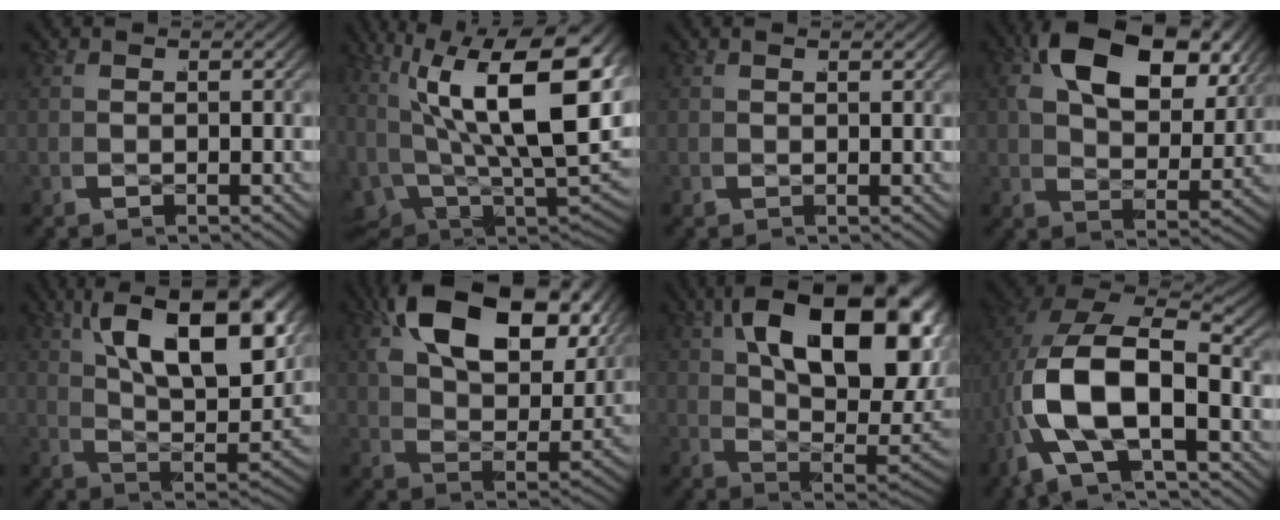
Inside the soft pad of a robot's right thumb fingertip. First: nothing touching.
{"total": 16.4, "force": [3.1, 8.5, 13.7], "torque": [-0.267, -0.045, 0.071]}
{"total": 0.6, "force": [0.5, -0.4, 0.0], "torque": [0.002, 0.006, 0.010]}
{"total": 9.2, "force": [4.3, 4.3, 6.9], "torque": [-0.124, 0.002, 0.068]}
{"total": 12.3, "force": [4.2, 4.8, 10.5], "torque": [-0.173, 0.005, 0.063]}
{"total": 11.3, "force": [5.3, 5.3, 8.5], "torque": [-0.154, 0.007, 0.082]}
{"total": 17.1, "force": [4.0, 8.2, 14.4], "torque": [-0.235, -0.007, 0.065]}
{"total": 12.8, "force": [-0.6, 7.9, 10.1], "torque": [-0.231, -0.031, -0.004]}